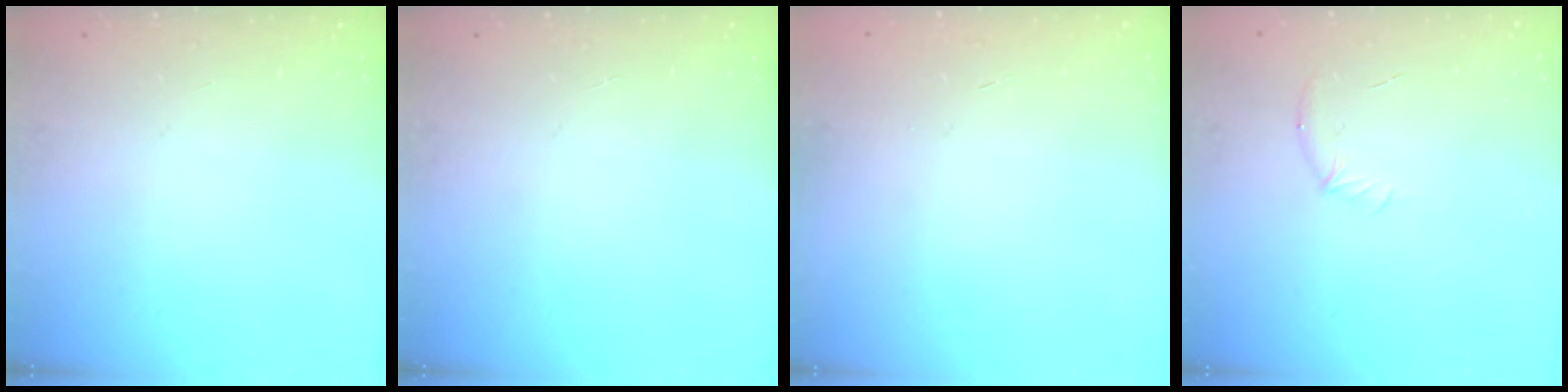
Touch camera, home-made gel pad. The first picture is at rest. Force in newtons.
{"total": 0.0}
{"total": 0.6, "press": 0.5, "slide": 0.2}
{"total": 5.5, "press": 5.3, "slide": 1.4}